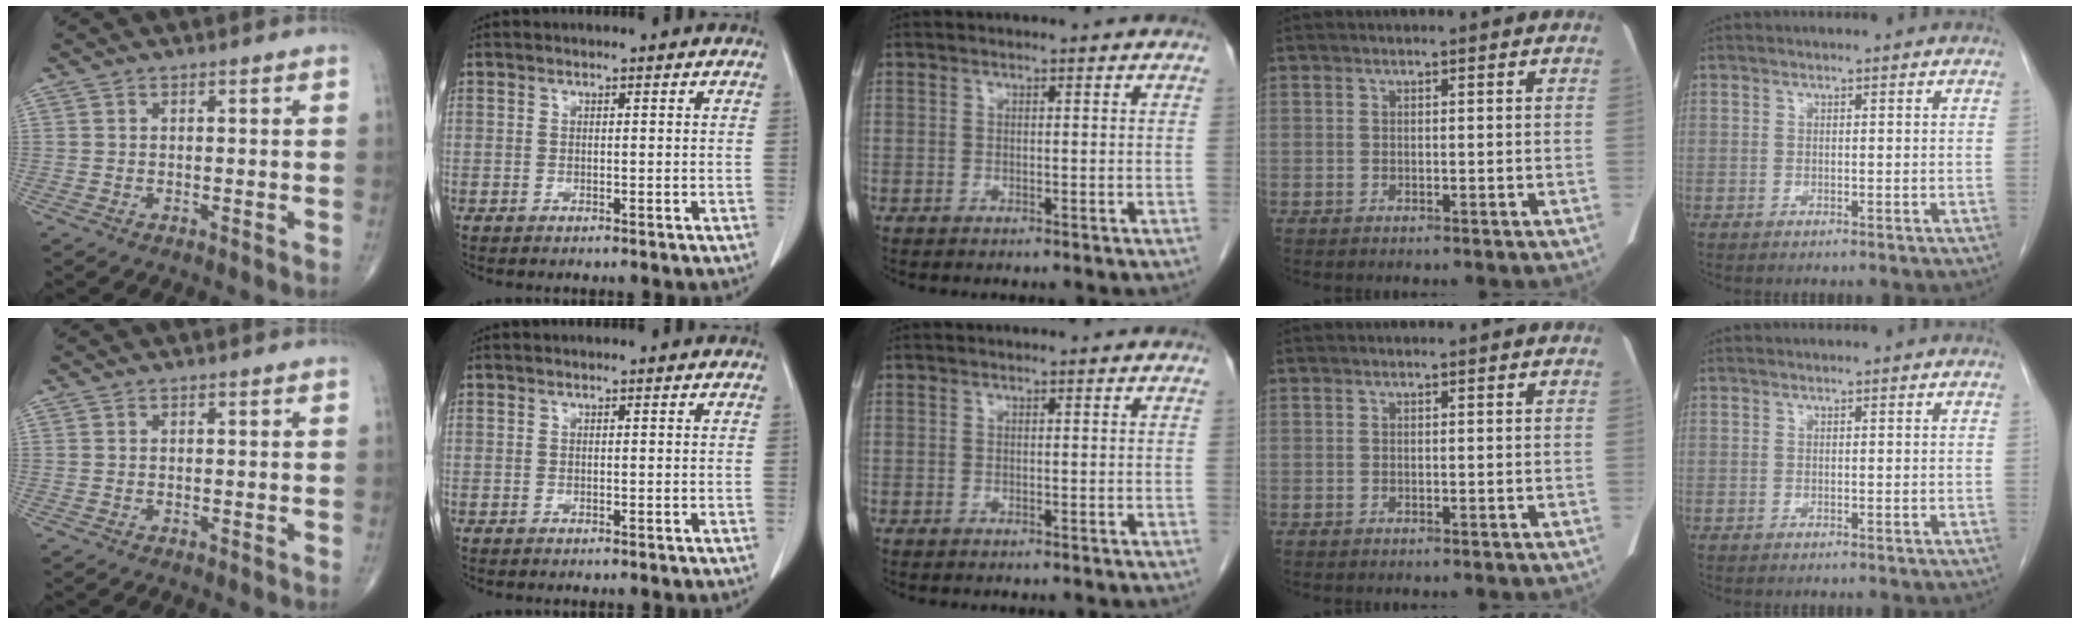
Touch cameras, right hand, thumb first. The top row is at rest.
{}